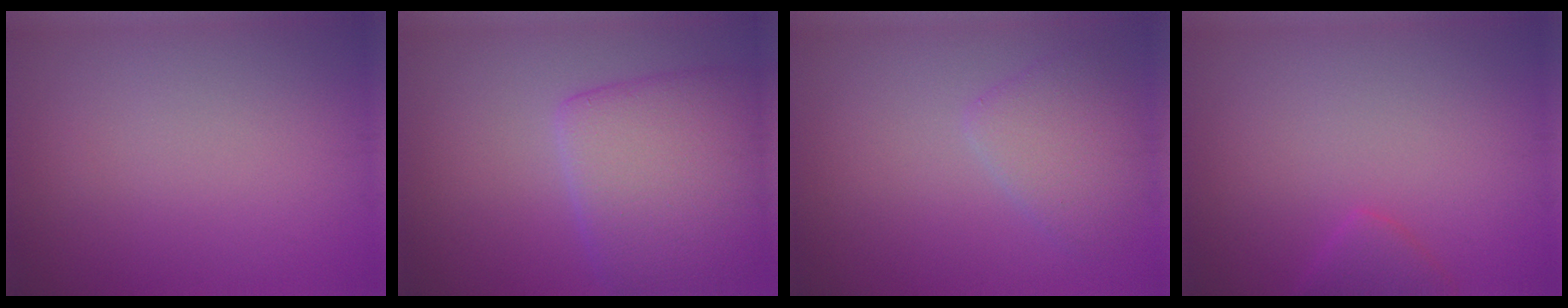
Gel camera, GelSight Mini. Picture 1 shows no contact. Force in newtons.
{"total": 7.2, "press": 7.2, "slide": 0.4}
{"total": 3.0, "press": 3.0, "slide": 0.2}
{"total": 1.7, "press": 1.7, "slide": 0.2}